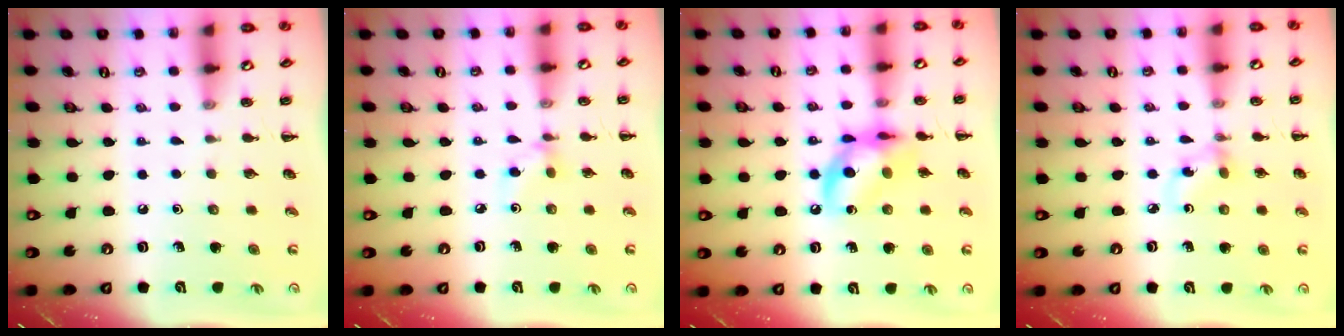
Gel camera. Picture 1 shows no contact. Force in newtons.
{"total": 3.5, "press": 3.3, "slide": 1.0}
{"total": 12.0, "press": 11.9, "slide": 1.7}
{"total": 2.9, "press": 2.8, "slide": 0.9}